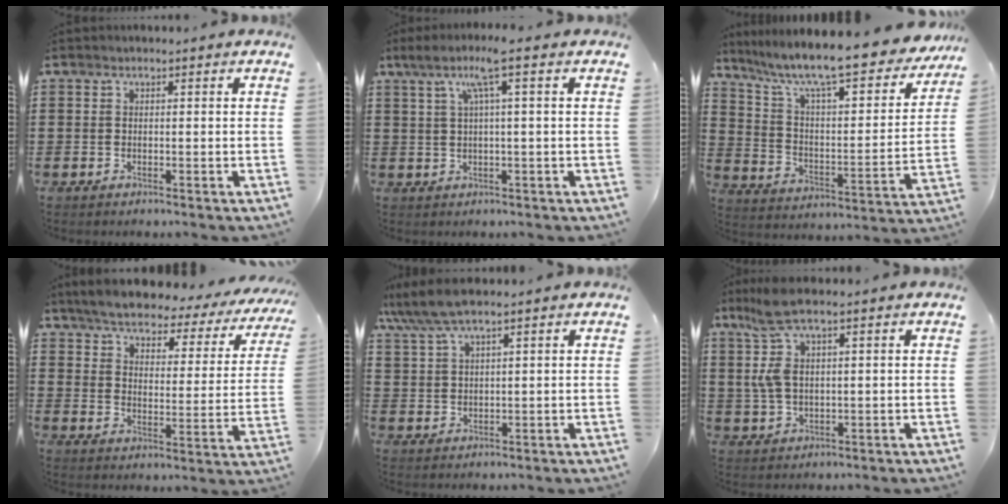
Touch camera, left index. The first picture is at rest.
{"total": 5.4, "force": [1.7, -0.2, 5.1], "torque": [-0.103, 0.002, 0.025]}
{"total": 10.7, "force": [8.9, 0.7, 5.9], "torque": [-0.140, -0.067, 0.145]}
{"total": 4.7, "force": [4.4, 0.7, 1.6], "torque": [-0.056, -0.031, 0.071]}
{"total": 5.2, "force": [4.0, 0.6, 3.2], "torque": [-0.072, -0.004, 0.073]}
{"total": 8.0, "force": [3.1, 2.1, 7.0], "torque": [-0.169, -0.002, 0.047]}